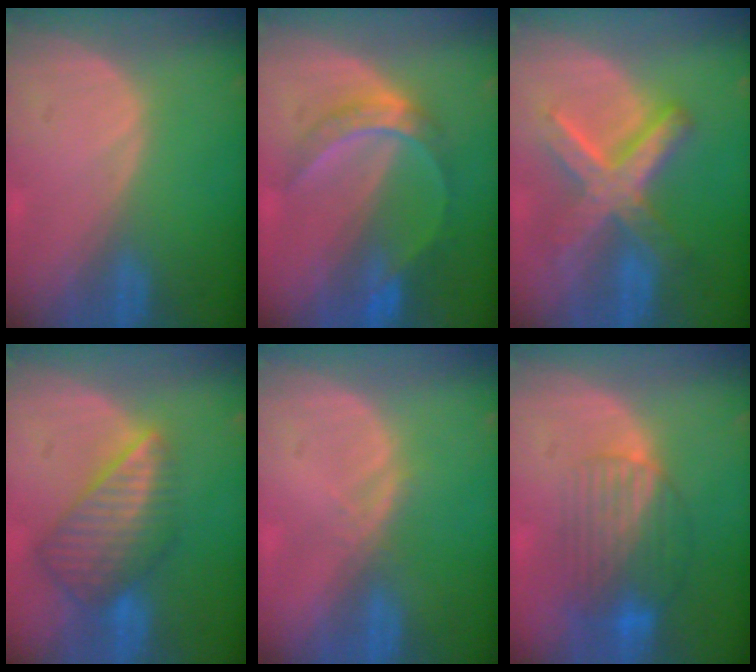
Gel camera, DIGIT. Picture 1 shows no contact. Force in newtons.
{"total": 6.0, "press": 5.8, "slide": 1.4}
{"total": 8.9, "press": 8.9, "slide": 0.7}
{"total": 8.8, "press": 7.7, "slide": 4.4}
{"total": 1.5, "press": 1.3, "slide": 0.8}
{"total": 8.5, "press": 7.2, "slide": 4.5}